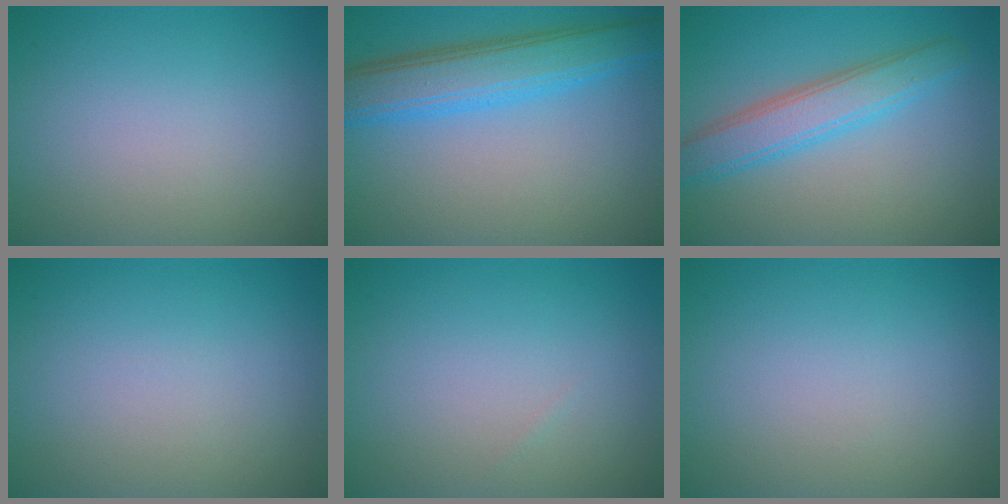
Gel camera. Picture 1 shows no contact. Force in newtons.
{"total": 6.1, "press": 6.1, "slide": 0.2}
{"total": 4.3, "press": 4.3, "slide": 0.0}
{"total": 0.0}
{"total": 0.0}
{"total": 0.0}